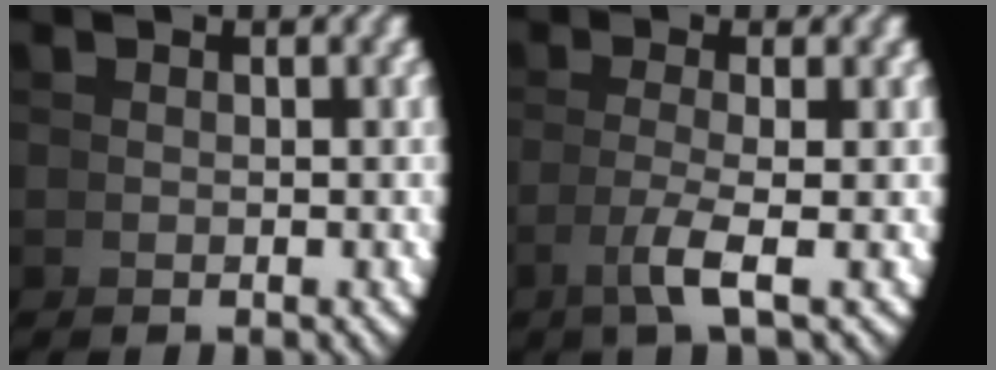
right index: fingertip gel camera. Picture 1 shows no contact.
{"total": 3.0, "force": [-0.6, -0.5, 2.9], "torque": [-0.060, -0.008, -0.003]}